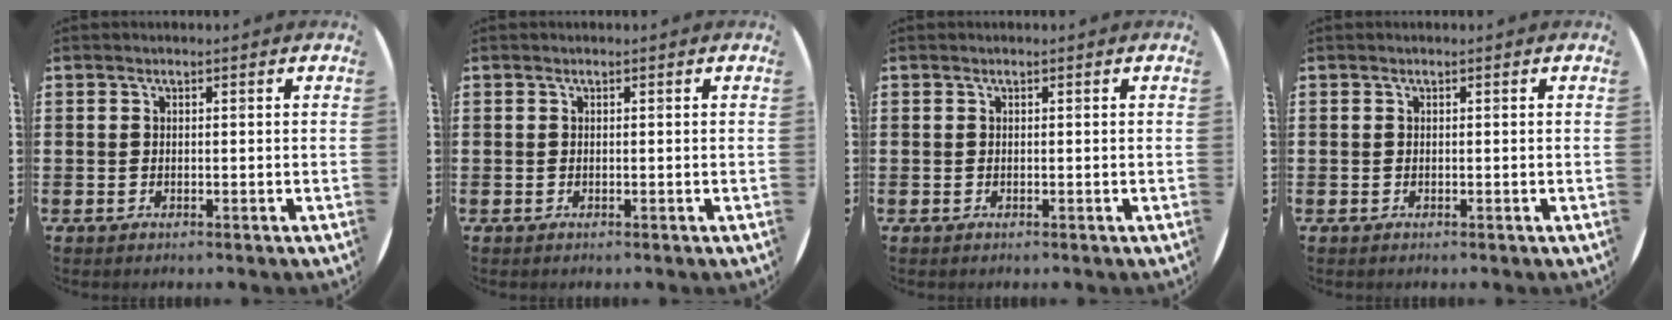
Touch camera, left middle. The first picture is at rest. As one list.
[{"total": 0.0}, {"total": 0.0}, {"total": 0.0}]